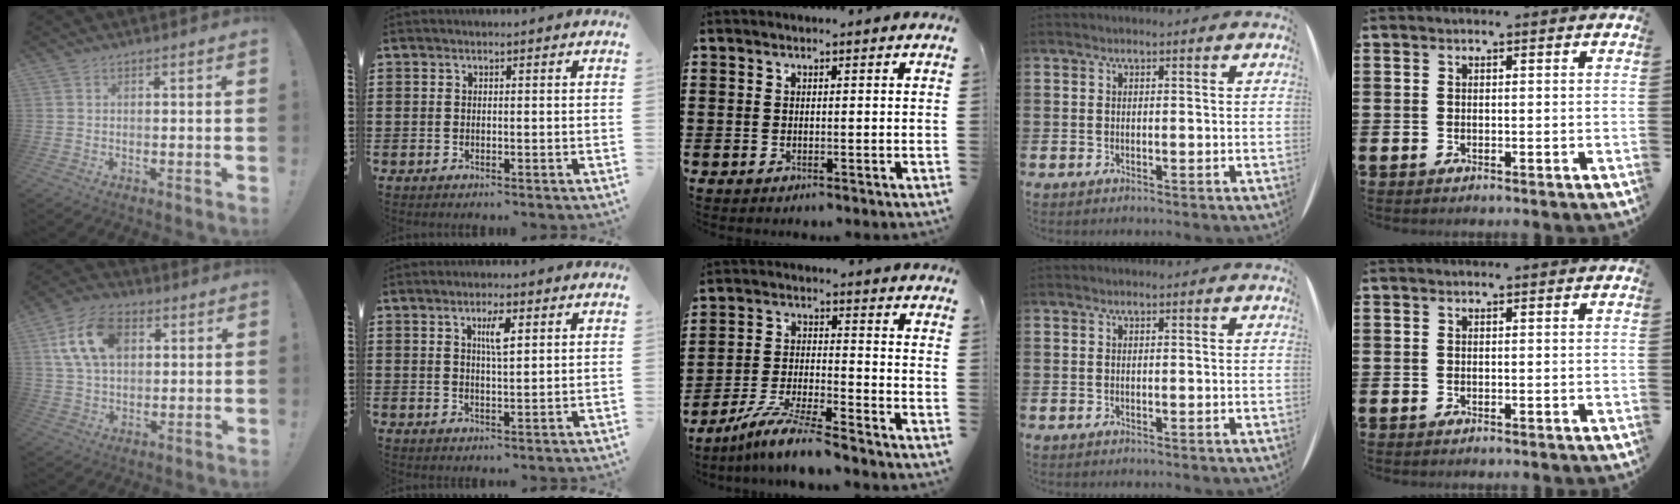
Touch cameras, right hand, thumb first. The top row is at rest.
{"thumb": {"total": 15.2, "force": [4.9, 10.1, 10.2], "torque": [-0.184, 0.004, 0.096]}, "index": {"total": 3.9, "force": [1.6, 1.0, 3.4], "torque": [-0.057, 0.002, 0.021]}, "middle": {"total": 7.7, "force": [-6.9, 0.0, 3.6], "torque": [-0.078, -0.007, -0.135]}}